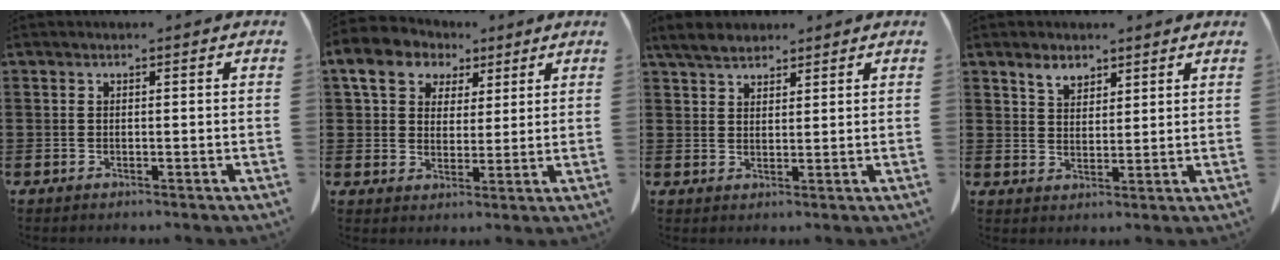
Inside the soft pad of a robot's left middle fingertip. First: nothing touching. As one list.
[{"total": 8.2, "force": [4.5, 6.2, 3.0], "torque": [-0.082, 0.002, 0.083]}, {"total": 3.9, "force": [3.3, 1.6, 1.4], "torque": [-0.038, 0.000, 0.062]}, {"total": 3.7, "force": [2.8, 2.1, 1.3], "torque": [-0.027, 0.006, 0.051]}]